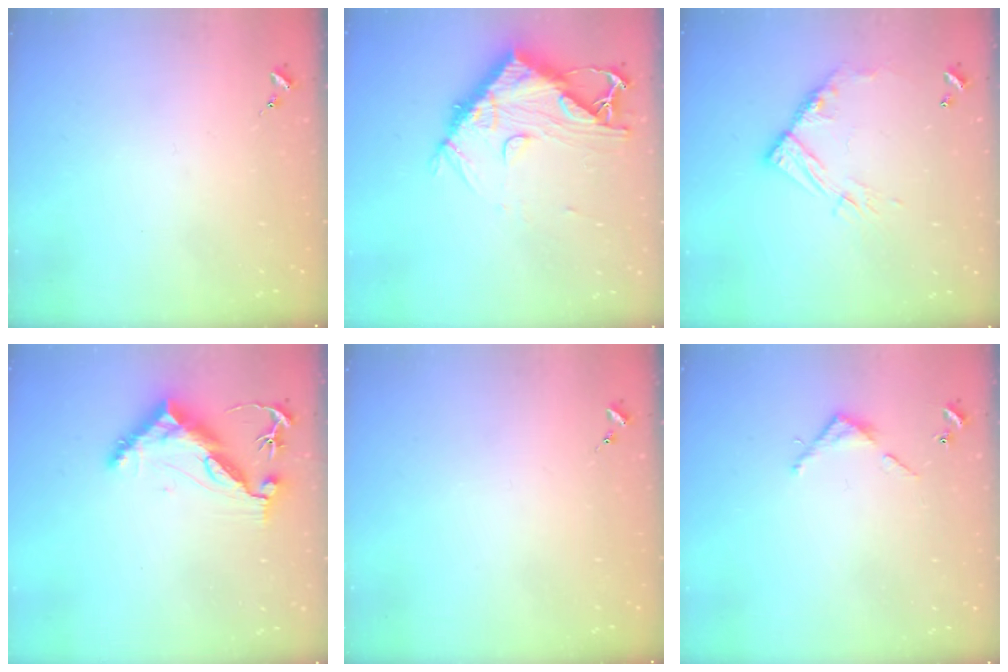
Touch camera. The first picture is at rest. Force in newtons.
{"total": 13.2, "press": 13.1, "slide": 1.4}
{"total": 11.8, "press": 11.7, "slide": 1.0}
{"total": 10.5, "press": 10.4, "slide": 1.1}
{"total": 0.0}
{"total": 3.5, "press": 3.5, "slide": 0.2}